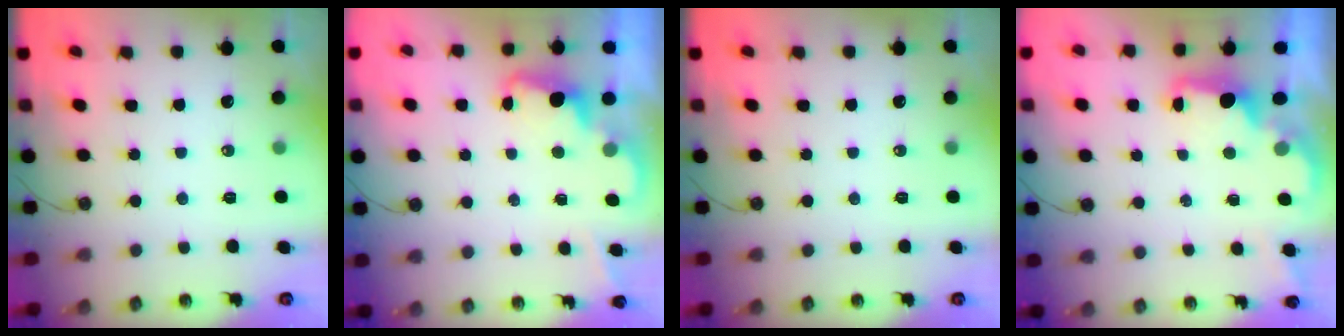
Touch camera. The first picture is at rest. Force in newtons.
{"total": 2.3, "press": 2.3, "slide": 0.5}
{"total": 0.0}
{"total": 2.1, "press": 2.0, "slide": 0.8}